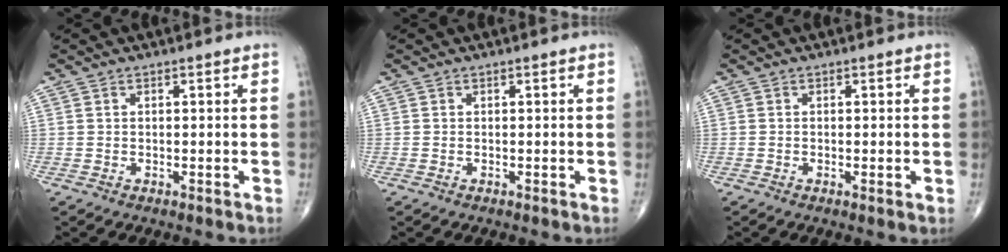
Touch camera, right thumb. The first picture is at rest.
{"total": 0.0}
{"total": 0.8, "force": [-0.1, 0.1, 0.8], "torque": [-0.016, -0.005, -0.003]}